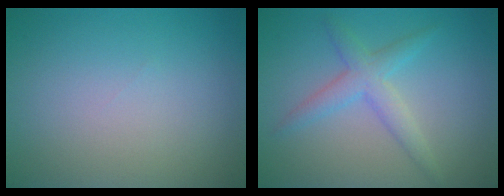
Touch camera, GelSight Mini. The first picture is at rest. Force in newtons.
{"total": 2.9, "press": 2.9, "slide": 0.1}